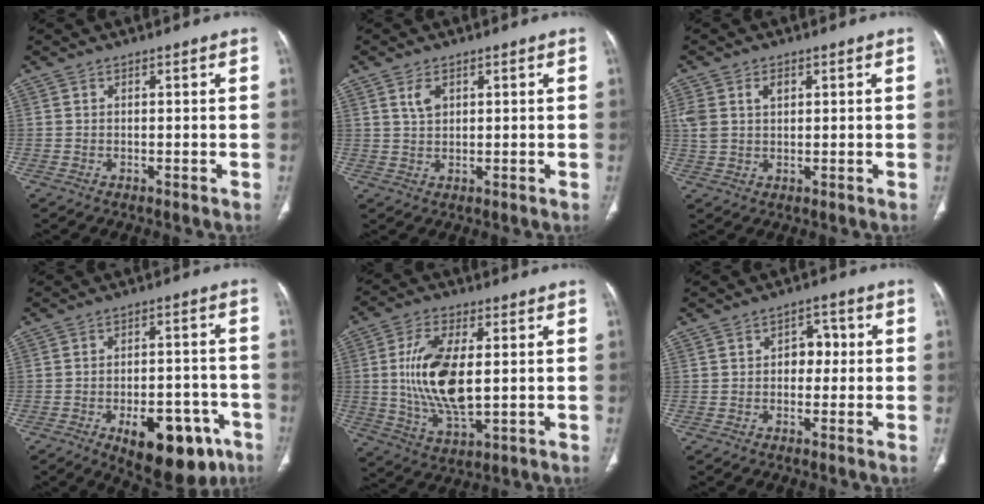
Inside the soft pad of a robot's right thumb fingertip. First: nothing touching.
{"total": 3.1, "force": [1.4, 1.9, 2.0], "torque": [-0.035, -0.005, 0.031]}
{"total": 5.6, "force": [1.9, 3.8, 3.8], "torque": [-0.079, 0.009, 0.044]}
{"total": 16.4, "force": [-7.9, 8.1, 11.8], "torque": [-0.122, 0.035, -0.097]}
{"total": 14.8, "force": [1.1, 7.0, 13.0], "torque": [-0.254, -0.014, 0.028]}
{"total": 4.6, "force": [0.2, 3.4, 3.2], "torque": [-0.018, 0.014, -0.003]}